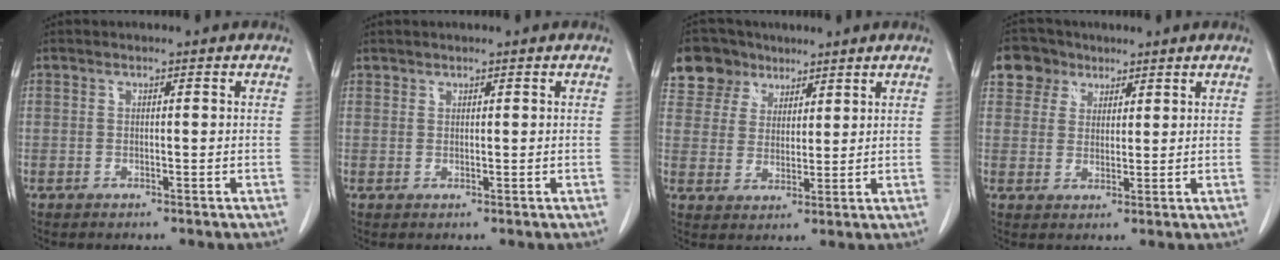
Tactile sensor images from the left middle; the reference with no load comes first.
{"total": 0.7, "force": [0.5, 0.4, -0.1], "torque": [0.005, 0.000, 0.009]}
{"total": 7.7, "force": [5.4, 5.4, 0.7], "torque": [-0.018, 0.019, 0.105]}
{"total": 5.0, "force": [3.1, 3.8, 0.6], "torque": [-0.015, 0.013, 0.057]}